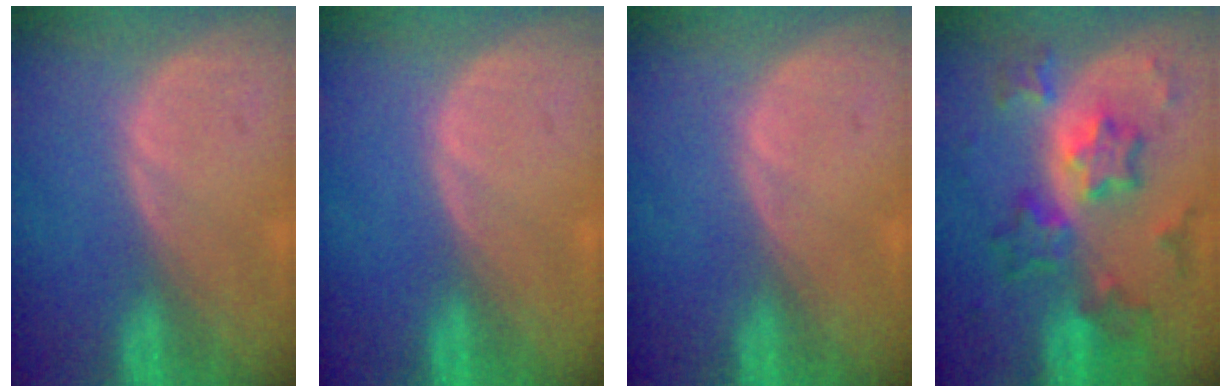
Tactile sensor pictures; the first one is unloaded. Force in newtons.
{"total": 0.0}
{"total": 0.0}
{"total": 8.7, "press": 8.7, "slide": 0.6}